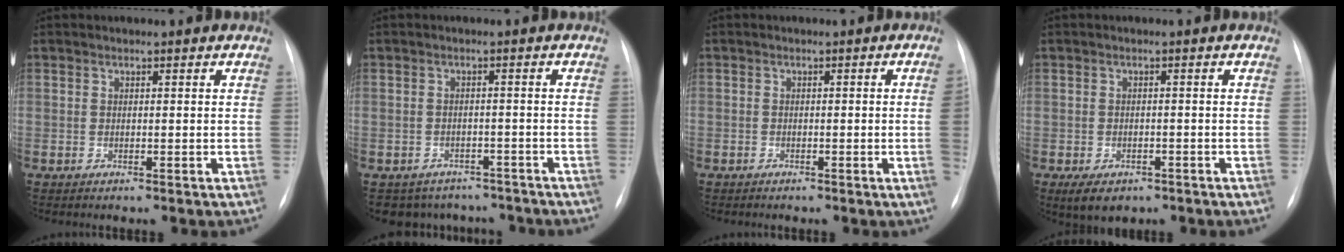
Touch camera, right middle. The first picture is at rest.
{"total": 8.1, "force": [-6.8, 4.3, 0.5], "torque": [-0.001, 0.017, -0.078]}
{"total": 2.2, "force": [-0.6, -0.6, 2.0], "torque": [-0.029, 0.000, -0.011]}
{"total": 5.2, "force": [-3.4, 3.1, 2.5], "torque": [-0.038, -0.004, -0.044]}